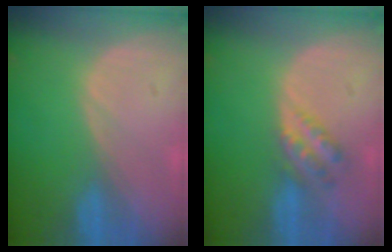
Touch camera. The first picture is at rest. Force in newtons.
{"total": 4.5, "press": 4.0, "slide": 2.0}